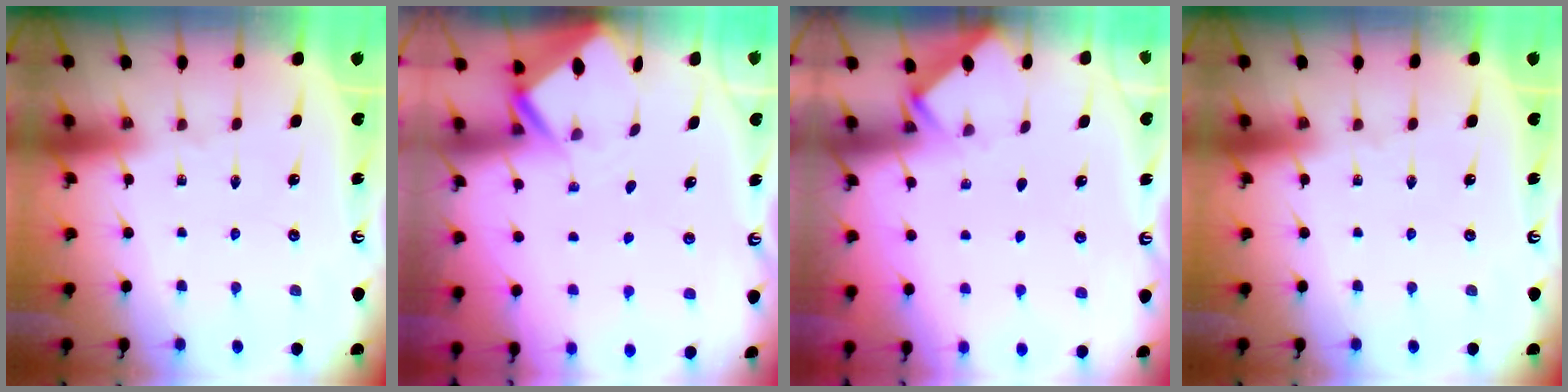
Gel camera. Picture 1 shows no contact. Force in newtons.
{"total": 2.4, "press": 2.4, "slide": 0.1}
{"total": 2.5, "press": 2.4, "slide": 0.4}
{"total": 0.0}